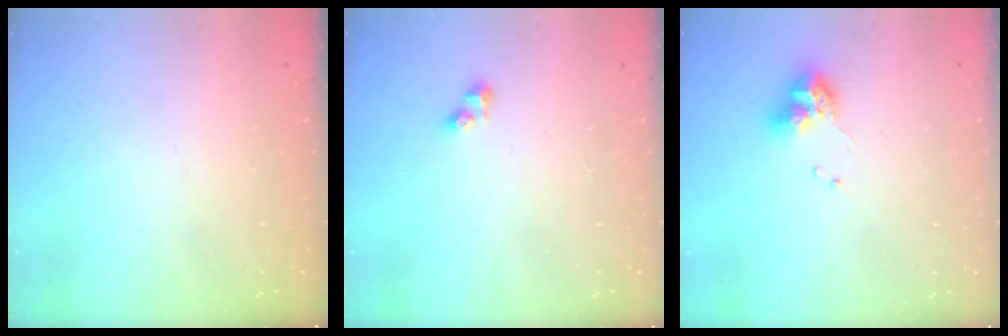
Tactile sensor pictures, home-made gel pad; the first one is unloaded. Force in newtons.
{"total": 3.0, "press": 3.0, "slide": 0.4}
{"total": 9.5, "press": 9.5, "slide": 1.1}